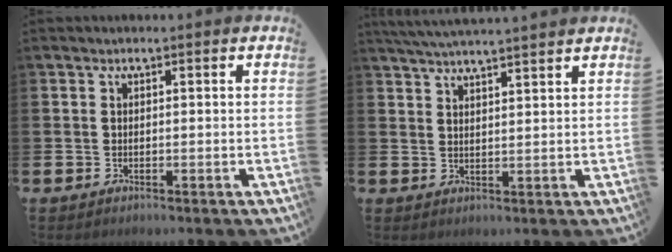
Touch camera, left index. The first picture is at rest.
{"total": 4.1, "force": [4.0, -0.5, 0.8], "torque": [-0.033, -0.012, 0.074]}